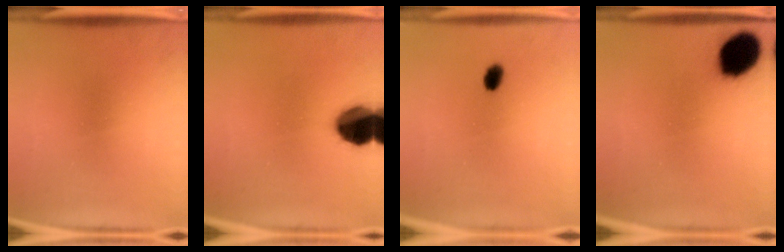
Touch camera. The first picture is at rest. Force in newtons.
{"total": 14.1}
{"total": 2.5}
{"total": 13.3}